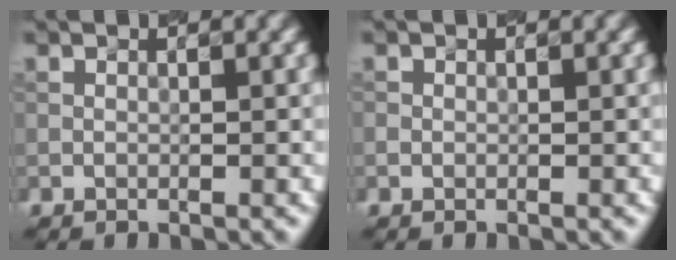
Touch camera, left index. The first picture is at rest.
{"total": 0.5, "force": [-0.1, 0.5, 0.0], "torque": [0.003, -0.004, -0.003]}